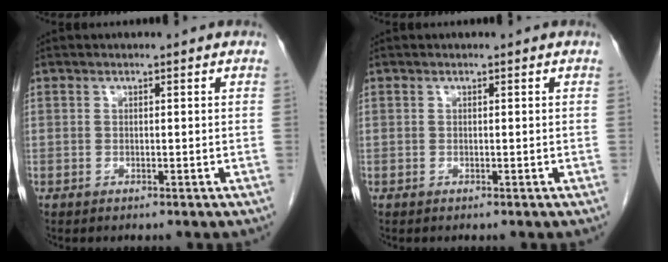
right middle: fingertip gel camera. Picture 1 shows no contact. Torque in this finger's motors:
{"motor_torque": [-0.08, -0.43, 0.05, -0.01]}